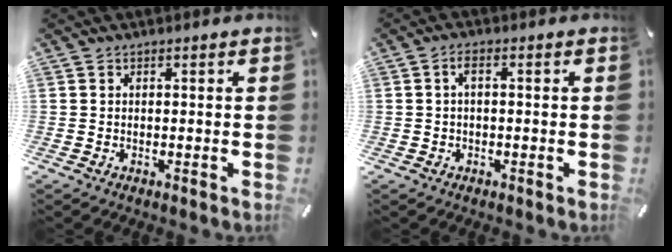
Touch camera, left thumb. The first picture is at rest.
{"total": 2.0, "force": [0.2, 0.8, 1.8], "torque": [-0.037, 0.006, 0.002]}